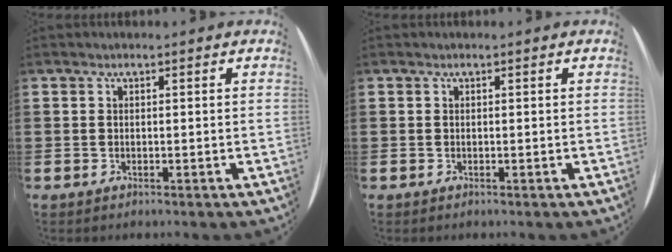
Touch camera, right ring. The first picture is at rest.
{"total": 0.0}